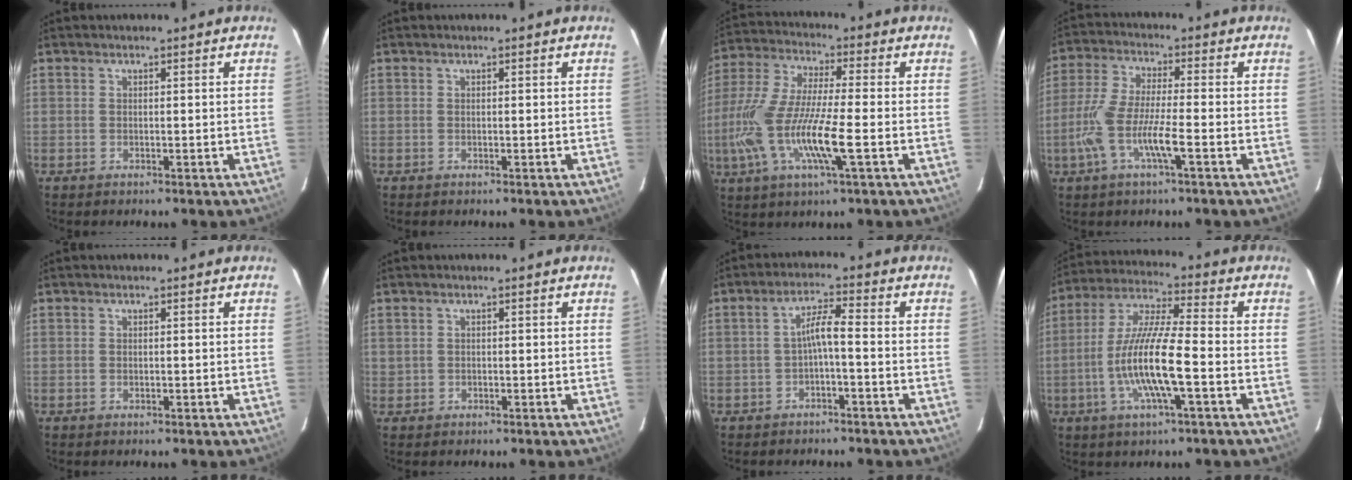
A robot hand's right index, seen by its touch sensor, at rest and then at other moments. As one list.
[{"total": 0.0}, {"total": 16.7, "force": [-4.3, 2.6, 15.9], "torque": [-0.325, -0.016, -0.088]}, {"total": 10.4, "force": [-3.6, 1.4, 9.7], "torque": [-0.208, -0.006, -0.069]}, {"total": 0.0}, {"total": 0.7, "force": [0.1, 0.7, 0.1], "torque": [0.001, 0.002, 0.003]}, {"total": 3.7, "force": [-1.4, 0.2, 3.4], "torque": [-0.071, 0.011, -0.024]}, {"total": 13.5, "force": [-3.7, 1.6, 12.9], "torque": [-0.259, -0.005, -0.072]}]